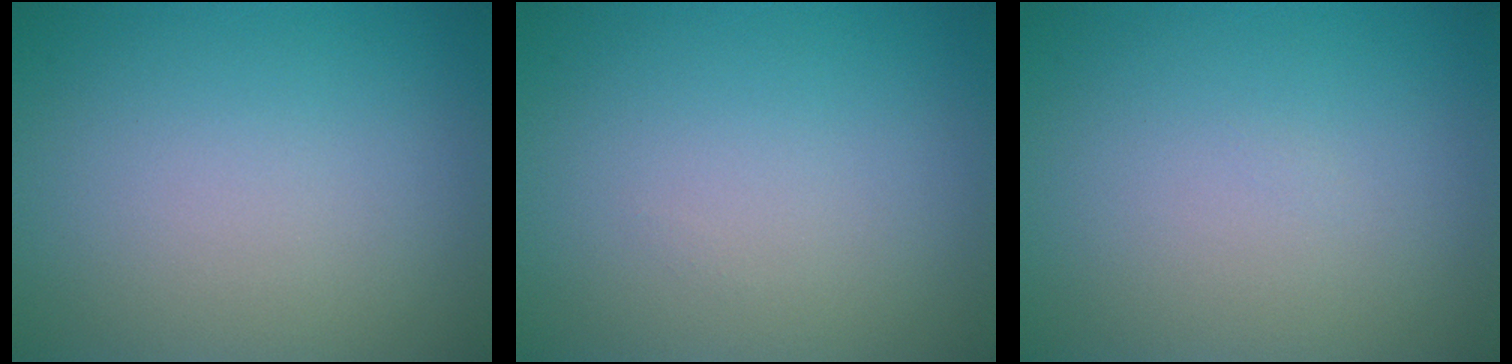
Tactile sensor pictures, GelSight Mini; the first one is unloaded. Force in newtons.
{"total": 0.0}
{"total": 0.0}